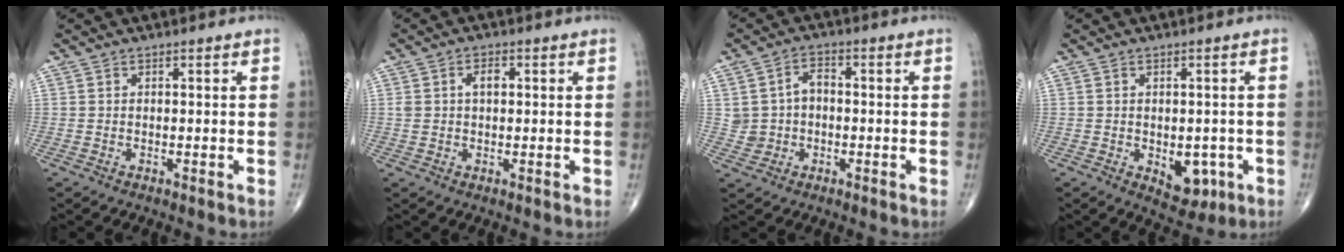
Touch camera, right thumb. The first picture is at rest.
{"total": 3.3, "force": [0.7, 2.0, 2.5], "torque": [-0.047, 0.011, 0.013]}
{"total": 5.7, "force": [-0.1, 4.8, 3.1], "torque": [-0.038, 0.020, -0.003]}
{"total": 6.3, "force": [-1.7, 4.1, 4.5], "torque": [-0.029, -0.001, -0.011]}